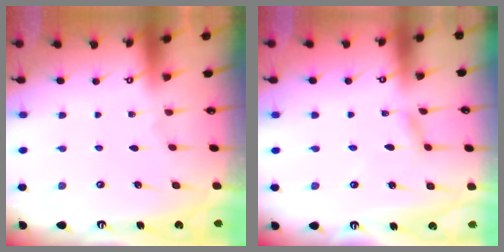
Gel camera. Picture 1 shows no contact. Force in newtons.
{"total": 2.3, "press": 2.3, "slide": 0.1}